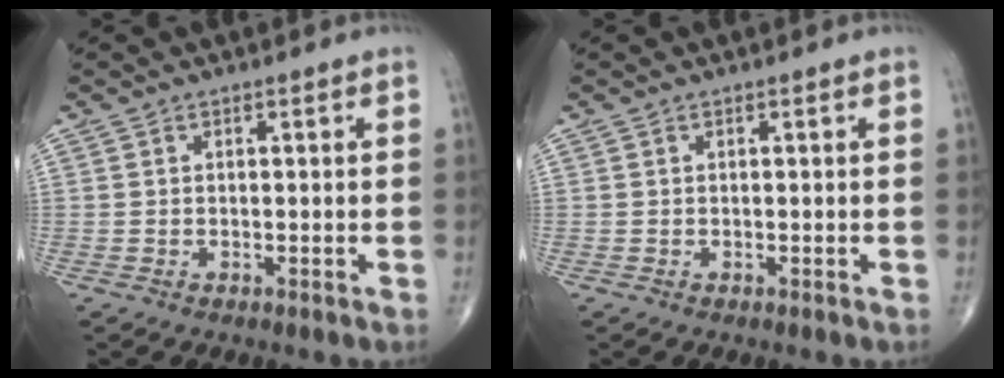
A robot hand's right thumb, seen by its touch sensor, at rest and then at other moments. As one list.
[{"total": 0.0}]